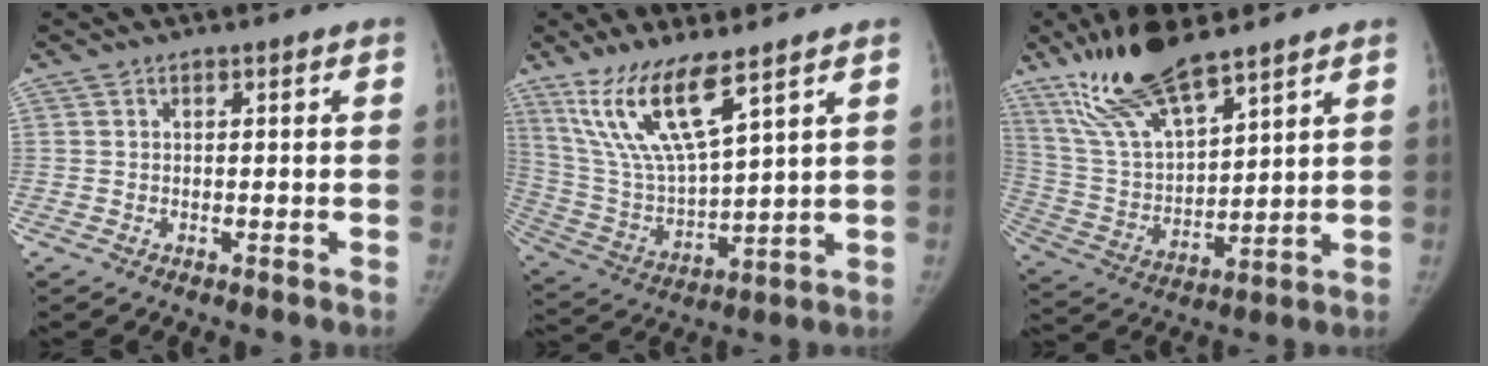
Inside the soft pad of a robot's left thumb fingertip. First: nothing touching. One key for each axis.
{"total": 14.6, "fx": 9.1, "fy": 3.2, "fz": 11.0, "tx": -0.221, "ty": -0.045, "tz": 0.197}
{"total": 16.1, "fx": 11.9, "fy": 4.3, "fz": 10.0, "tx": -0.178, "ty": -0.053, "tz": 0.240}